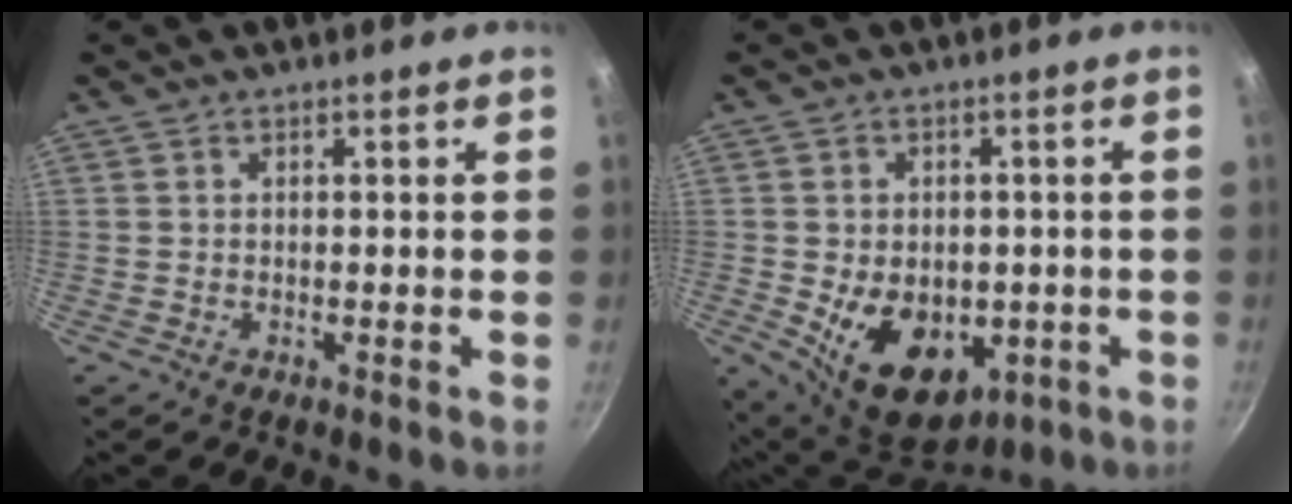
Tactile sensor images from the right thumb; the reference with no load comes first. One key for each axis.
{"total": 14.9, "fx": -3.5, "fy": 10.2, "fz": 10.2, "tx": -0.131, "ty": -0.008, "tz": -0.031}